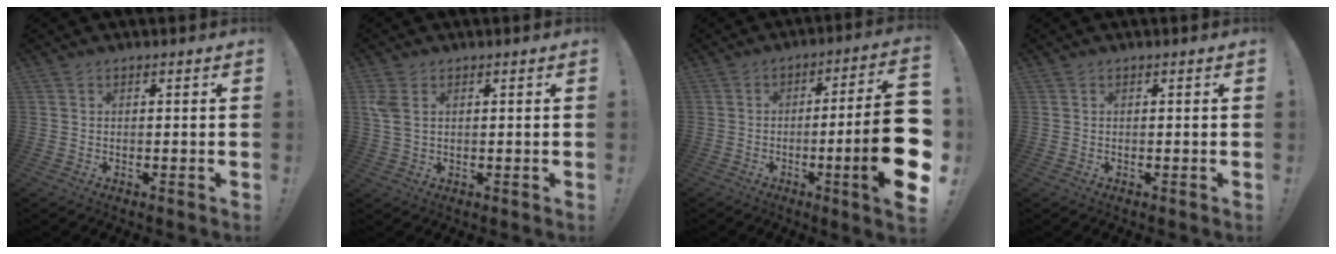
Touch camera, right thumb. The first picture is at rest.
{"total": 4.4, "force": [1.4, 2.4, 3.4], "torque": [-0.080, -0.003, 0.025]}
{"total": 20.1, "force": [-3.8, 1.3, 19.7], "torque": [-0.312, 0.001, -0.058]}
{"total": 0.0}